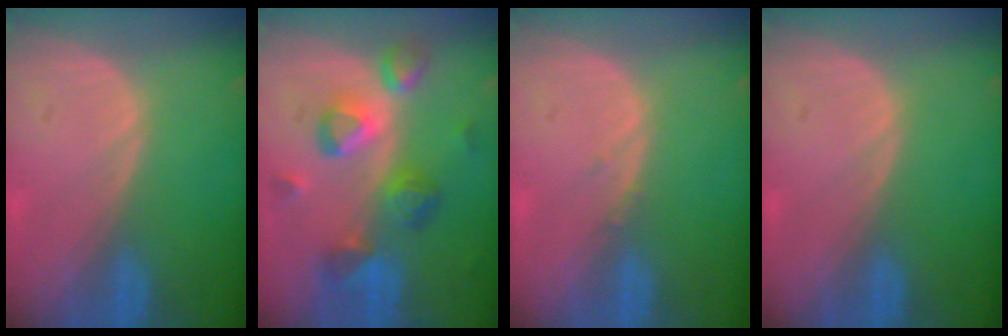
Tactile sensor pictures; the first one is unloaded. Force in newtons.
{"total": 9.3, "press": 8.2, "slide": 4.4}
{"total": 0.6, "press": 0.6, "slide": 0.3}
{"total": 0.0}